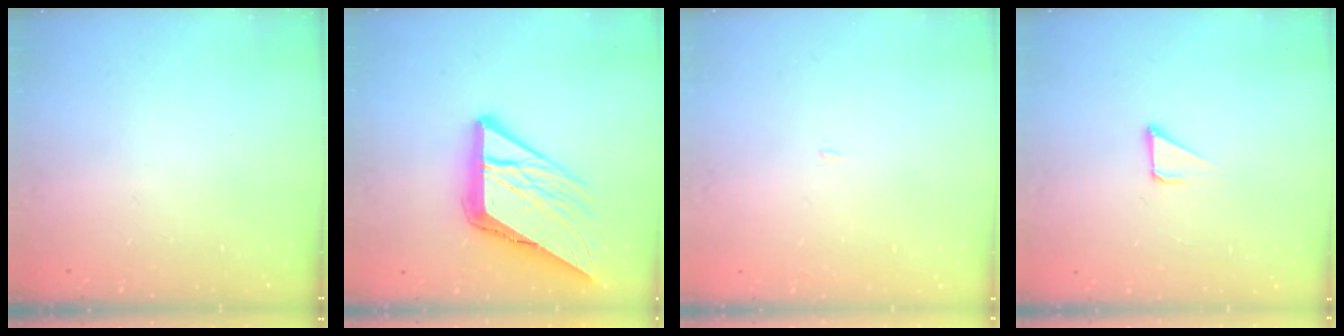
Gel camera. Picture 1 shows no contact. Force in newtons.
{"total": 16.6, "press": 16.5, "slide": 1.7}
{"total": 1.2, "press": 1.2, "slide": 0.1}
{"total": 2.1, "press": 2.1, "slide": 0.1}